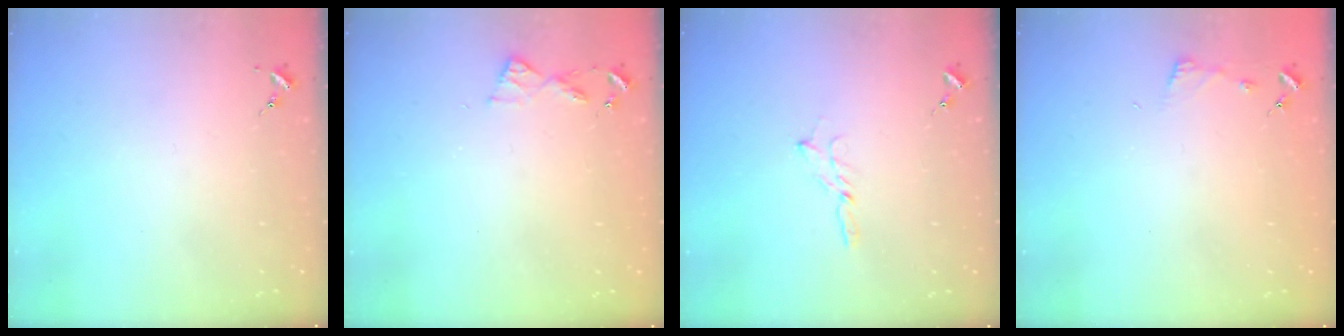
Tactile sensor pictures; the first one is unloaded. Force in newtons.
{"total": 6.8, "press": 6.8, "slide": 0.7}
{"total": 2.1, "press": 2.1, "slide": 0.2}
{"total": 2.9, "press": 2.9, "slide": 0.3}